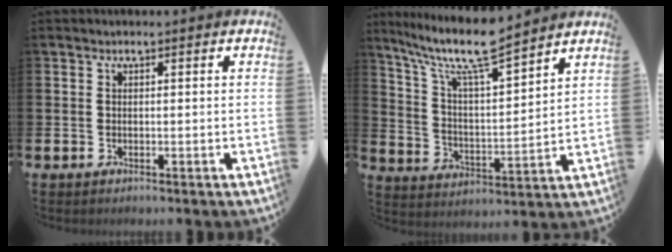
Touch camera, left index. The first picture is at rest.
{"total": 10.8, "force": [9.3, 1.5, 5.3], "torque": [-0.132, -0.050, 0.160]}